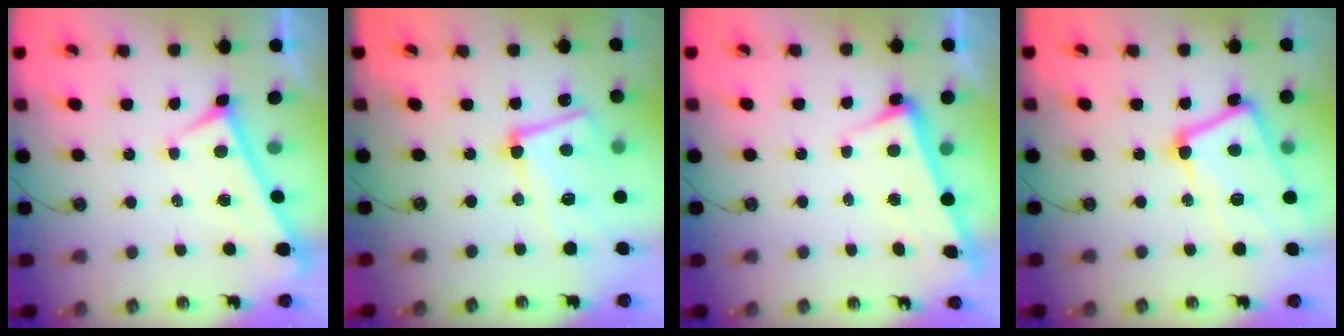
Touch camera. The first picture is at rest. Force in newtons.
{"total": 13.7, "press": 13.5, "slide": 2.5}
{"total": 2.6, "press": 2.4, "slide": 0.9}
{"total": 13.8, "press": 13.7, "slide": 1.6}